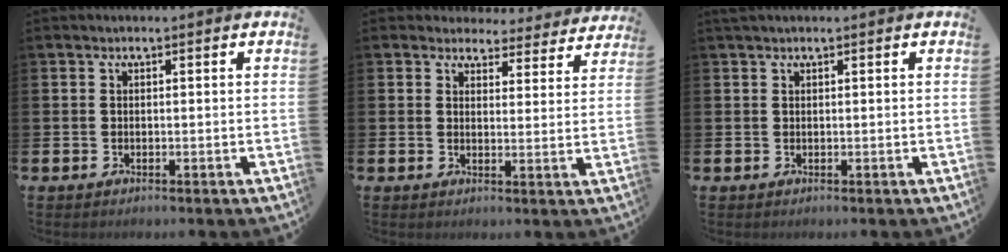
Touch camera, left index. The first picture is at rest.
{"total": 3.4, "force": [3.1, 1.3, 0.1], "torque": [-0.008, -0.026, 0.052]}
{"total": 0.6, "force": [0.6, 0.0, 0.3], "torque": [-0.003, 0.001, 0.009]}